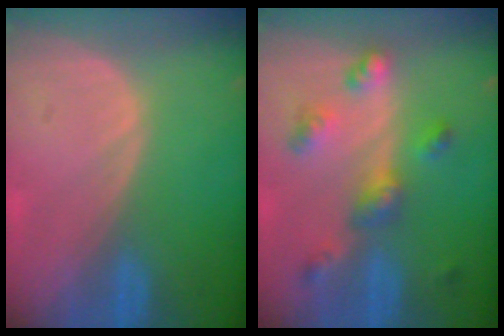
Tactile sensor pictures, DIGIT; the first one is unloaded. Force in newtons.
{"total": 6.7, "press": 5.8, "slide": 3.3}